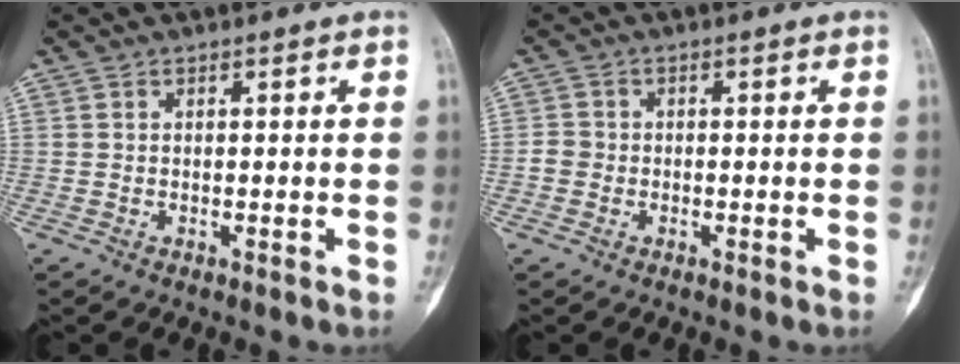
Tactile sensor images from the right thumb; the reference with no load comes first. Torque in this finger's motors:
{"motor_torque": [-0.16, -0.04, 0.15, -0.09, -0.20]}